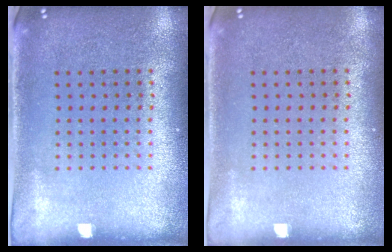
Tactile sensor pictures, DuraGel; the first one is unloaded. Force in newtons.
{"total": 0.0}